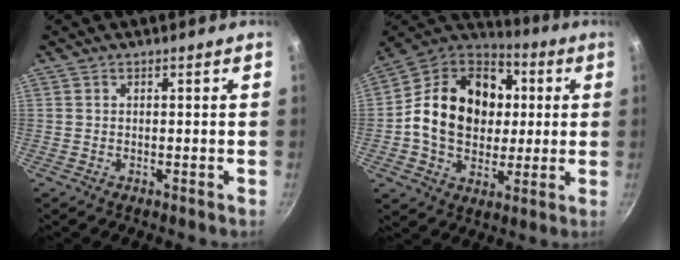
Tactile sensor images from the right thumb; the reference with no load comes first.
{"total": 22.2, "force": [2.1, 17.2, 13.9], "torque": [-0.216, 0.027, 0.028]}